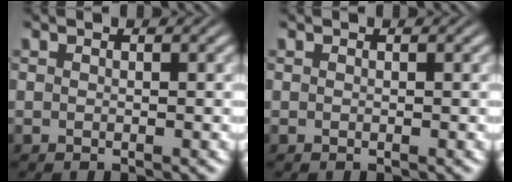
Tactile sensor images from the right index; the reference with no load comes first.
{"total": 0.0}